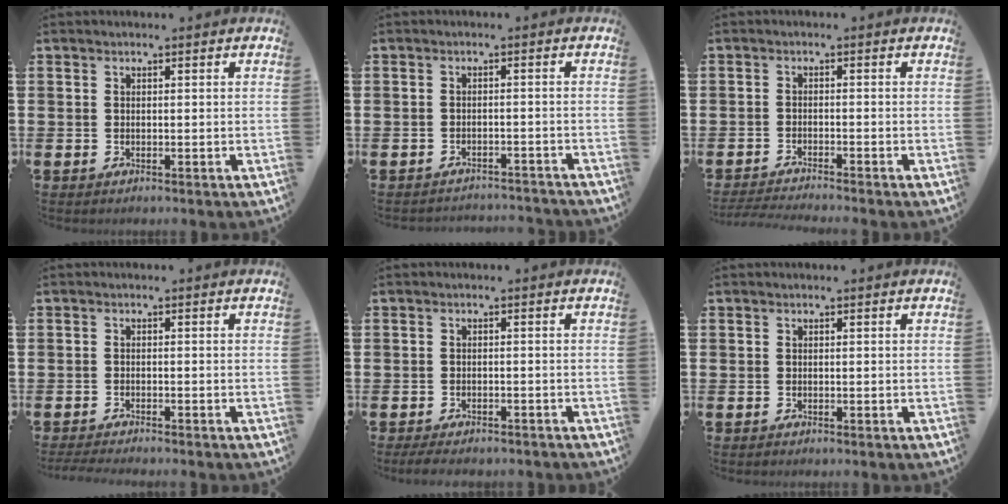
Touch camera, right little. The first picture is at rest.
{"total": 1.6, "force": [-1.6, -0.1, -0.1], "torque": [-0.003, 0.003, -0.035]}
{"total": 1.7, "force": [-1.6, -0.2, 0.4], "torque": [-0.005, 0.002, -0.032]}
{"total": 1.1, "force": [-1.1, -0.1, 0.3], "torque": [-0.005, 0.000, -0.022]}
{"total": 1.5, "force": [-1.4, 0.3, 0.6], "torque": [-0.012, 0.003, -0.029]}
{"total": 0.0}